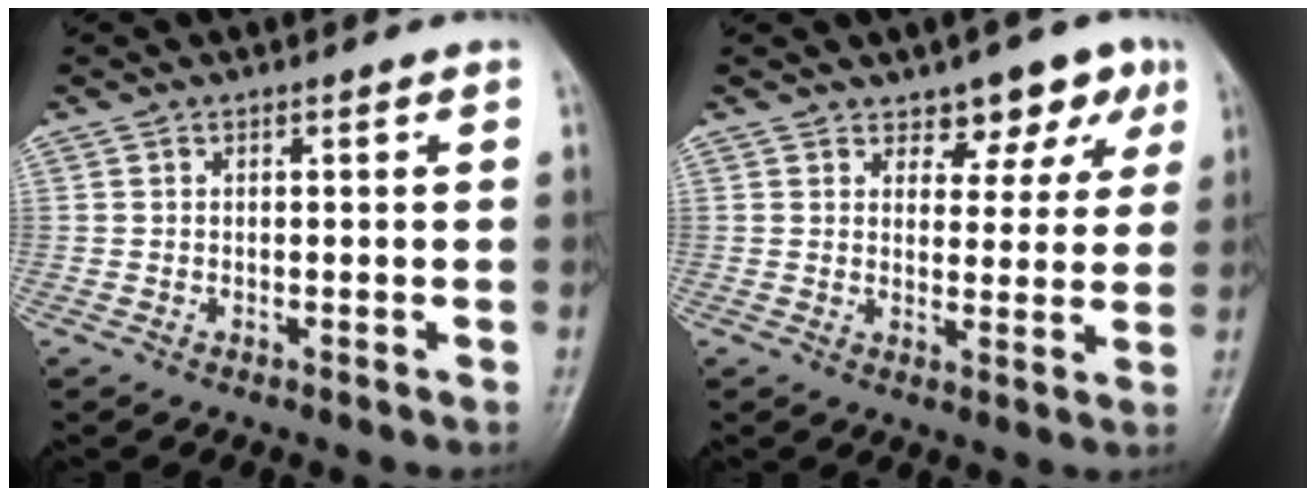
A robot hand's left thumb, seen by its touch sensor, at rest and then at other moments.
{"total": 7.2, "force": [4.5, 4.2, 3.8], "torque": [-0.007, -0.021, 0.059]}